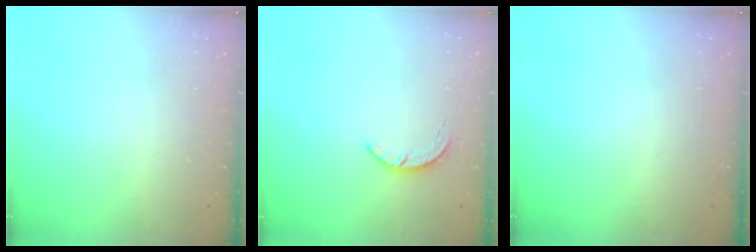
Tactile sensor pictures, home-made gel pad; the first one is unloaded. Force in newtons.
{"total": 2.2, "press": 2.2, "slide": 0.4}
{"total": 0.0}